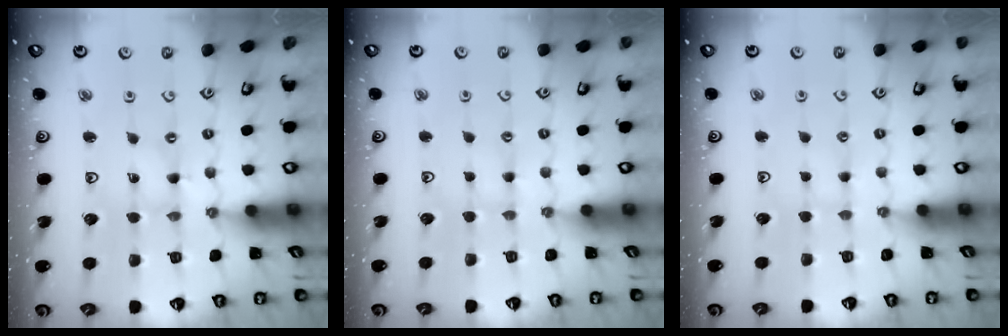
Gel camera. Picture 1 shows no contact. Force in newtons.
{"total": 1.3, "press": 1.3, "slide": 0.3}
{"total": 0.6, "press": 0.6, "slide": 0.2}